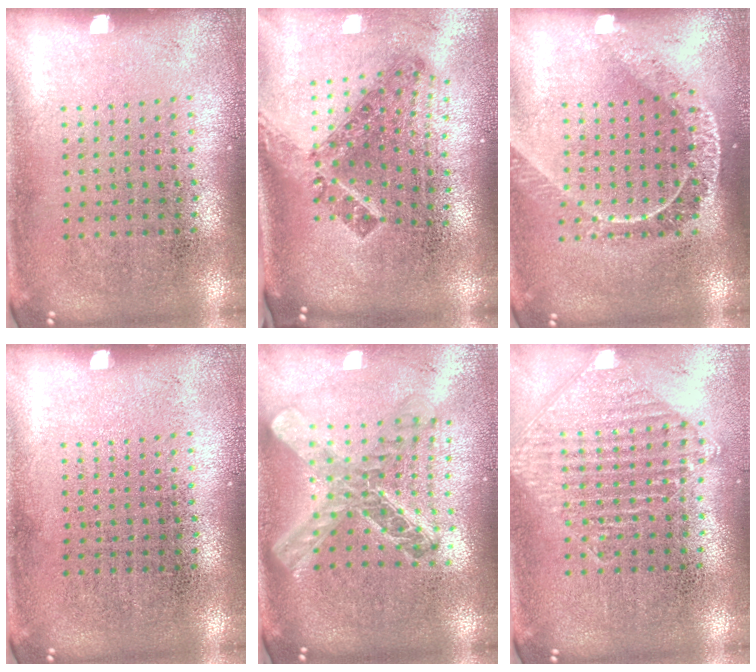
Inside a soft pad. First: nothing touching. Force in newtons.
{"total": 1.9, "press": 1.3, "slide": 1.4}
{"total": 1.8, "press": 1.5, "slide": 1.0}
{"total": 0.0}
{"total": 2.3, "press": 1.8, "slide": 1.4}
{"total": 1.0, "press": 1.0, "slide": 0.1}